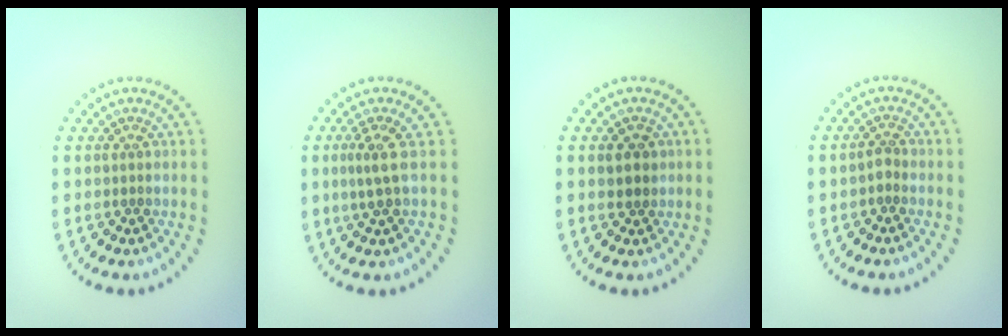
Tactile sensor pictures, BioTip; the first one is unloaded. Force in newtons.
{"total": 2.3, "press": 1.5, "slide": 1.7}
{"total": 1.8, "press": 1.7, "slide": 0.4}
{"total": 1.0, "press": 0.7, "slide": 0.8}